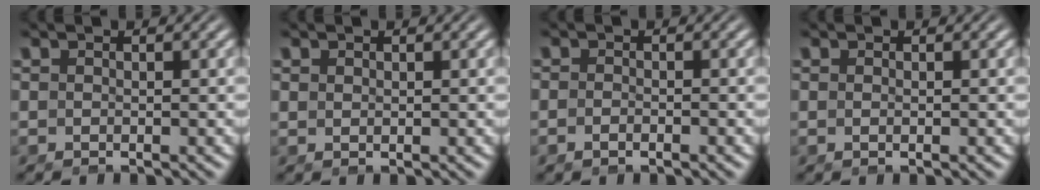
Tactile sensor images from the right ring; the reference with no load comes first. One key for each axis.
{"total": 0.6, "fx": 0.4, "fy": -0.4, "fz": 0.2, "tx": 0.000, "ty": -0.006, "tz": 0.015}
{"total": 1.1, "fx": -0.9, "fy": 0.5, "fz": 0.5, "tx": -0.017, "ty": -0.005, "tz": -0.015}
{"total": 0.7, "fx": -0.2, "fy": -0.5, "fz": 0.4, "tx": -0.007, "ty": -0.006, "tz": 0.001}